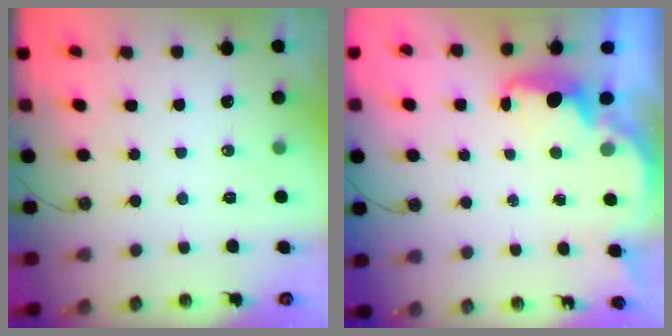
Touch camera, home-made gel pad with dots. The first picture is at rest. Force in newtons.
{"total": 2.4, "press": 2.3, "slide": 0.8}